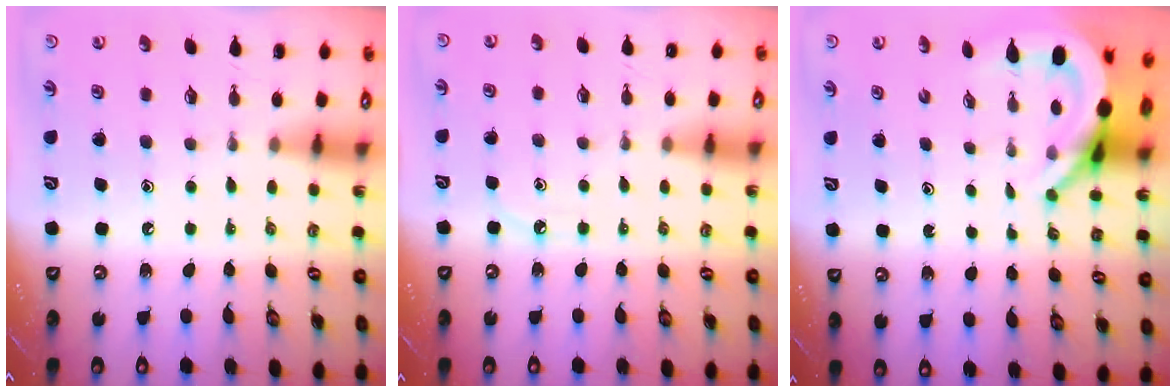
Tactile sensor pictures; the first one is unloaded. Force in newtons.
{"total": 3.7, "press": 3.6, "slide": 0.5}
{"total": 7.5, "press": 7.5, "slide": 0.7}